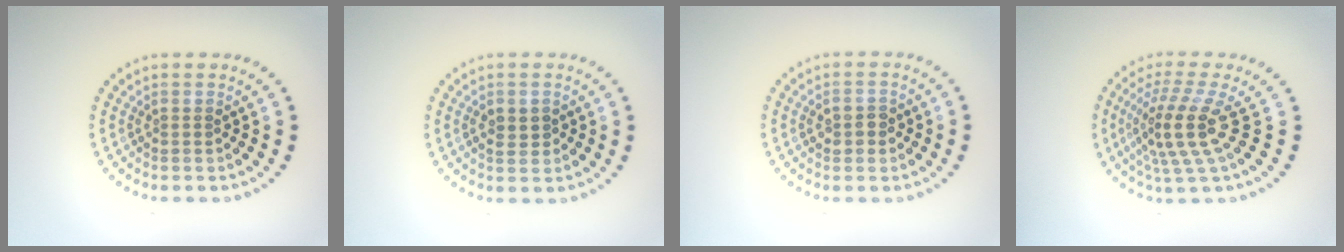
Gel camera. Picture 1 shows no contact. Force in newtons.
{"total": 1.3, "press": 1.3, "slide": 0.1}
{"total": 1.8, "press": 1.8, "slide": 0.1}
{"total": 4.7, "press": 3.4, "slide": 3.2}